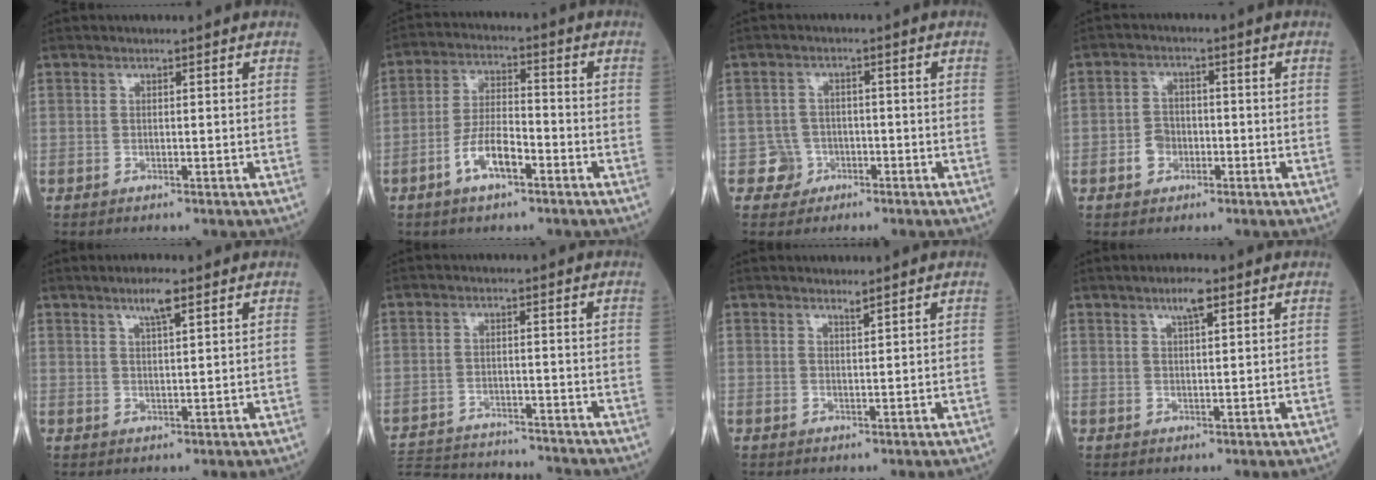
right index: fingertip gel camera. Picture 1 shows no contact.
{"total": 7.0, "force": [-3.6, 2.4, 5.5], "torque": [-0.110, 0.006, -0.071]}
{"total": 3.2, "force": [-1.5, 2.7, -0.5], "torque": [0.018, 0.017, -0.030]}
{"total": 3.5, "force": [-1.4, 2.8, 1.5], "torque": [-0.027, 0.008, -0.025]}
{"total": 3.5, "force": [2.2, 0.3, 2.7], "torque": [-0.051, 0.002, 0.038]}
{"total": 15.8, "force": [-15.0, 2.0, 4.4], "torque": [-0.098, -0.003, -0.219]}
{"total": 0.9, "force": [0.8, -0.2, 0.3], "torque": [-0.010, -0.007, 0.016]}
{"total": 3.3, "force": [2.0, 0.5, 2.5], "torque": [-0.047, 0.003, 0.034]}